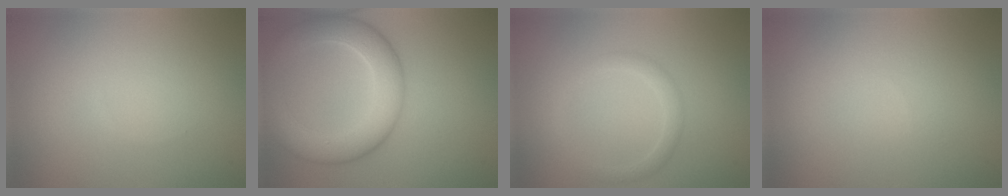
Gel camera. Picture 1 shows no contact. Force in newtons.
{"total": 7.0, "press": 7.0, "slide": 0.3}
{"total": 1.7, "press": 1.7, "slide": 0.1}
{"total": 0.0}